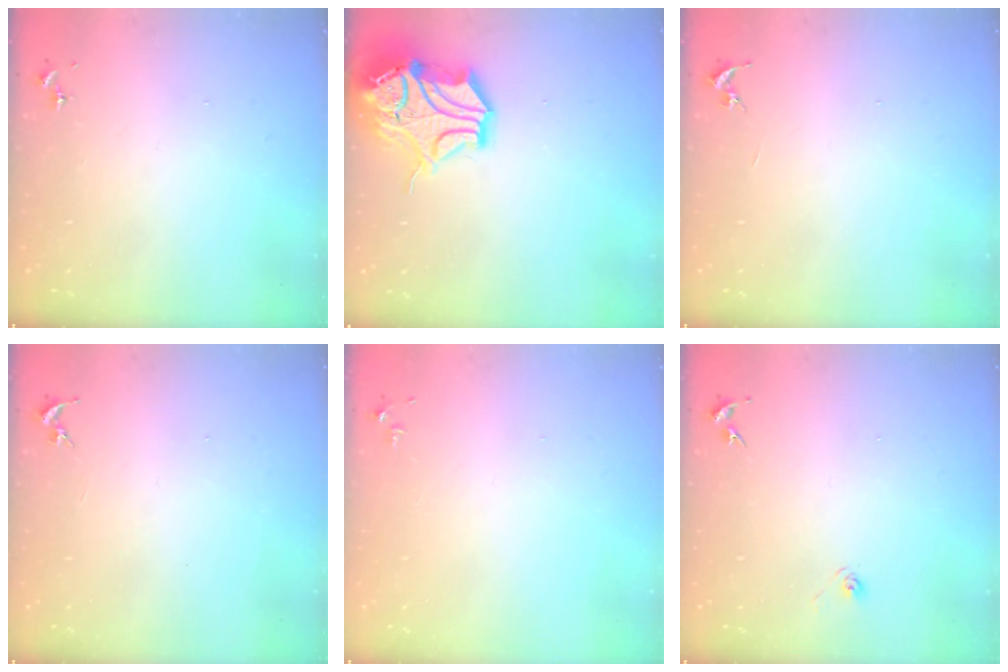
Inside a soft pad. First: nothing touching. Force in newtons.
{"total": 16.4, "press": 16.3, "slide": 2.2}
{"total": 0.0}
{"total": 0.0}
{"total": 2.8, "press": 2.8, "slide": 0.4}
{"total": 3.2, "press": 2.7, "slide": 1.7}